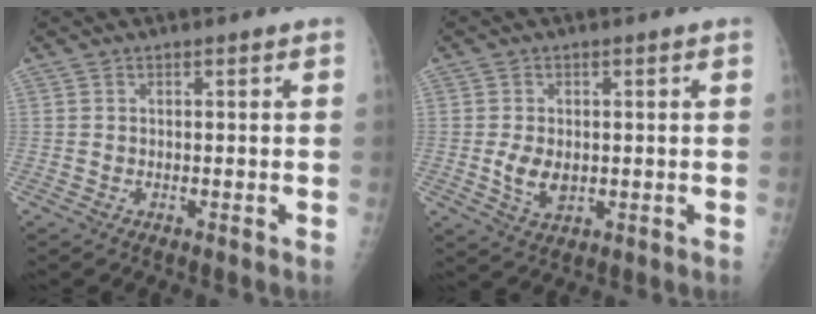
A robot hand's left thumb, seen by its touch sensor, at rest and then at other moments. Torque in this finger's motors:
{"motor_torque": [-0.04, 0.10, 0.15, -0.01, 0.05]}